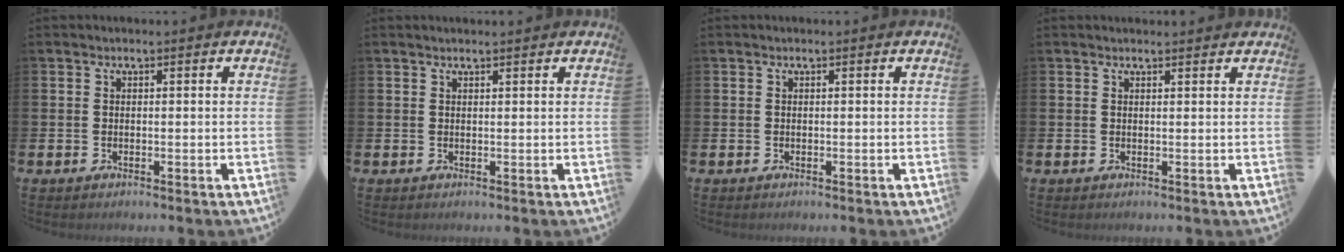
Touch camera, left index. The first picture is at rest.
{"total": 0.7, "force": [0.7, 0.0, 0.2], "torque": [-0.002, 0.000, 0.012]}
{"total": 0.0}
{"total": 0.8, "force": [0.7, 0.1, 0.1], "torque": [0.008, -0.003, 0.012]}